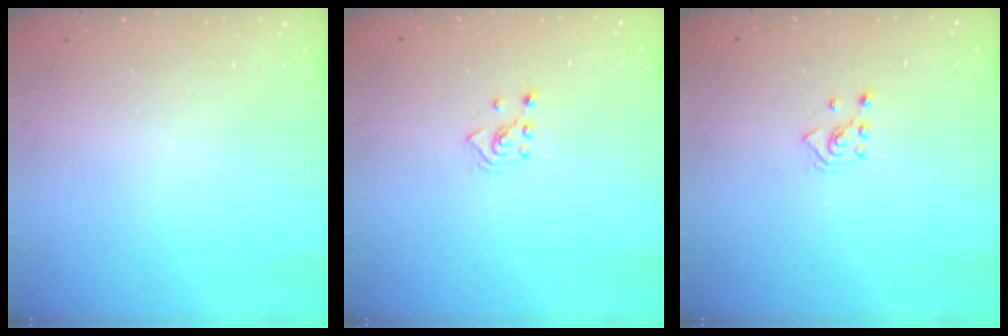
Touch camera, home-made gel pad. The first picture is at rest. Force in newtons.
{"total": 2.1, "press": 2.1, "slide": 0.3}
{"total": 2.1, "press": 2.1, "slide": 0.3}